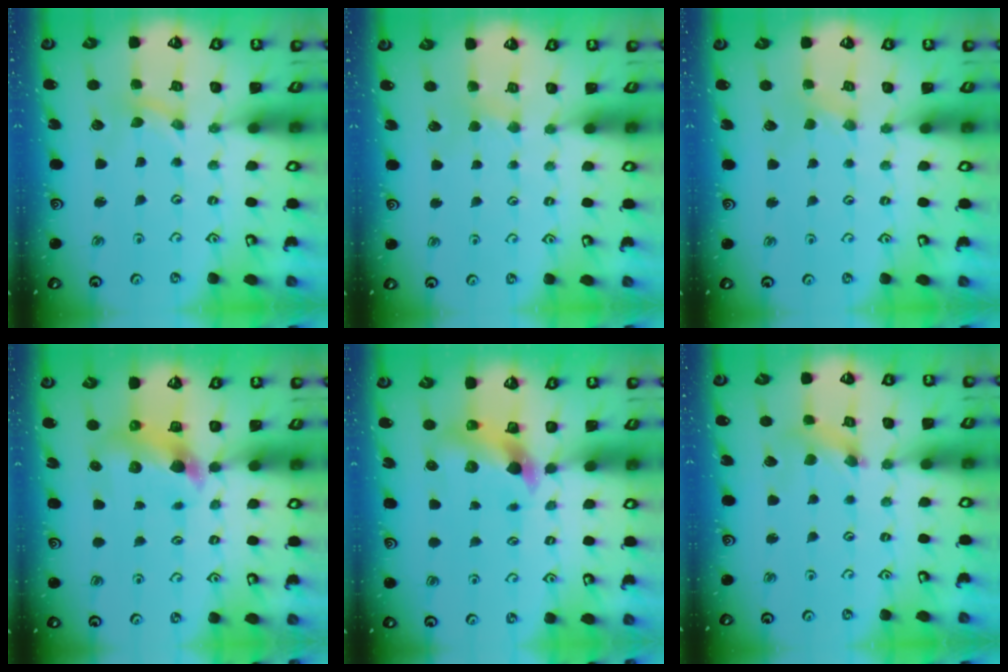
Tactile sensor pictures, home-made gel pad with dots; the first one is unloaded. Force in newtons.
{"total": 1.6, "press": 1.6, "slide": 0.3}
{"total": 0.0}
{"total": 6.6, "press": 6.6, "slide": 0.4}
{"total": 7.0, "press": 7.0, "slide": 0.7}
{"total": 2.4, "press": 2.4, "slide": 0.4}